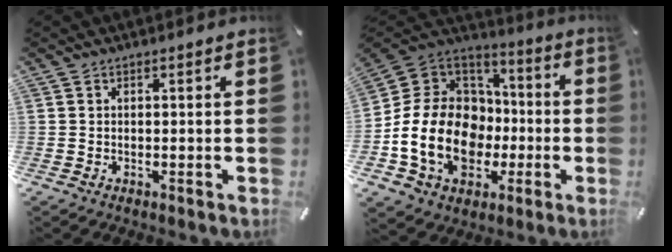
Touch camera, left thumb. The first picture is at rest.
{"total": 20.6, "force": [-4.8, 16.1, 12.0], "torque": [-0.270, 0.012, -0.075]}